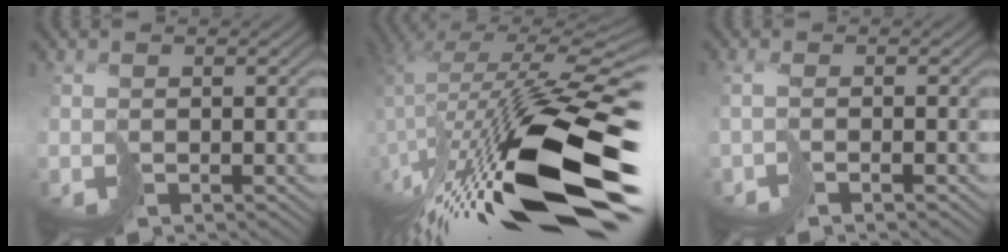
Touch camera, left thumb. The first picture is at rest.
{"total": 18.0, "force": [-5.4, 5.9, 16.2], "torque": [-0.301, -0.021, -0.083]}
{"total": 1.8, "force": [-1.3, -0.7, 1.0], "torque": [-0.015, 0.009, -0.024]}